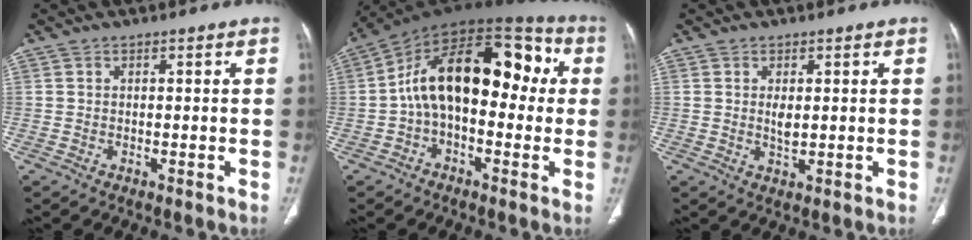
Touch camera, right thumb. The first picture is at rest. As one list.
[{"total": 19.7, "force": [1.2, 11.1, 16.3], "torque": [-0.222, 0.061, 0.005]}, {"total": 2.3, "force": [0.5, 1.0, 2.0], "torque": [-0.038, -0.007, 0.012]}]